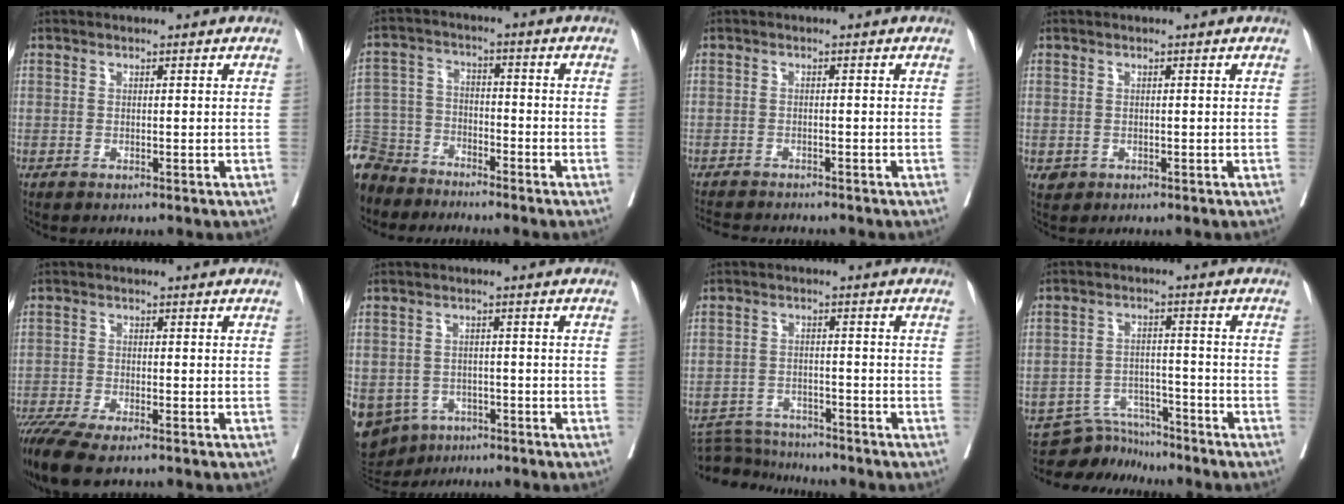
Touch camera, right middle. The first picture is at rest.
{"total": 12.7, "force": [-11.0, 5.8, 2.4], "torque": [-0.074, 0.004, -0.213]}
{"total": 7.0, "force": [-6.6, 1.1, 2.3], "torque": [-0.032, -0.007, -0.099]}
{"total": 1.0, "force": [-0.3, 0.9, 0.2], "torque": [-0.003, 0.003, 0.002]}
{"total": 8.4, "force": [-6.5, 1.8, 5.1], "torque": [-0.089, -0.015, -0.111]}
{"total": 13.6, "force": [-6.8, 10.9, 4.5], "torque": [-0.135, -0.001, -0.087]}
{"total": 6.6, "force": [-6.6, 0.8, -0.2], "torque": [0.000, -0.002, -0.117]}
{"total": 6.3, "force": [-6.2, 1.2, -0.8], "torque": [0.010, 0.006, -0.108]}